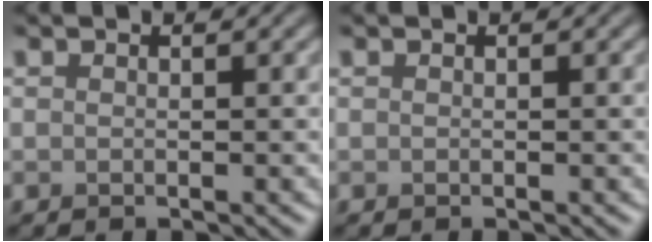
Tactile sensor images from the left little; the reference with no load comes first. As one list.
[{"total": 0.0}]